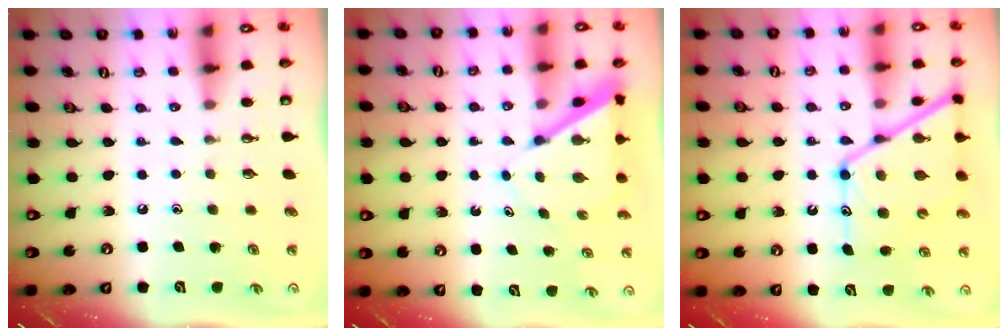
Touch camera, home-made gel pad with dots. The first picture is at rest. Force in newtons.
{"total": 5.6, "press": 5.6, "slide": 0.4}
{"total": 17.1, "press": 17.0, "slide": 1.4}